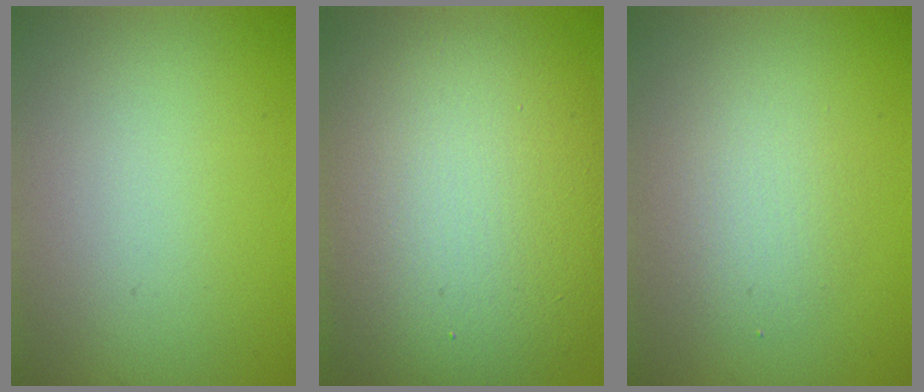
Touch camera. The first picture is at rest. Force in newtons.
{"total": 15.1, "press": 15.1, "slide": 0.5}
{"total": 2.3, "press": 2.3, "slide": 0.2}